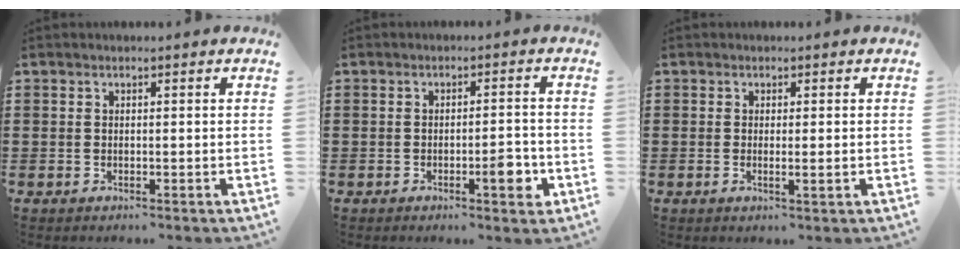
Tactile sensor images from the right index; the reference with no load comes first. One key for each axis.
{"total": 4.5, "fx": -1.8, "fy": 1.0, "fz": 4.0, "tx": -0.045, "ty": -0.005, "tz": -0.032}
{"total": 1.3, "fx": 0.0, "fy": 0.0, "fz": 1.3, "tx": -0.021, "ty": -0.003, "tz": -0.001}